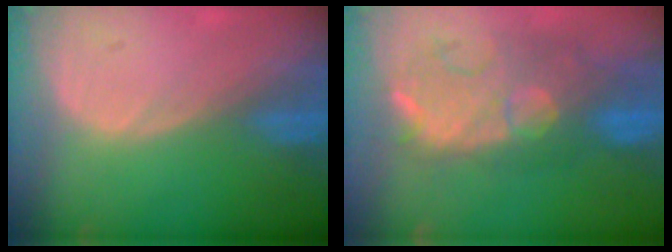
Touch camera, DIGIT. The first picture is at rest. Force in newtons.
{"total": 10.2, "press": 9.7, "slide": 3.4}